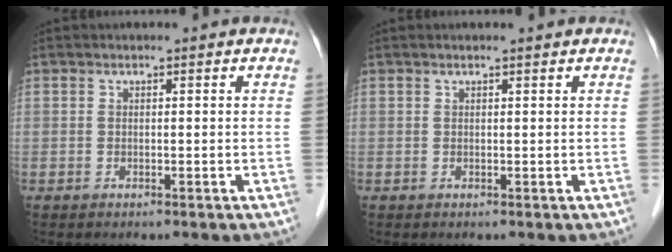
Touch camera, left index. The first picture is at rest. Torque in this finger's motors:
{"motor_torque": [0.20, -0.14, 0.02, 0.00]}